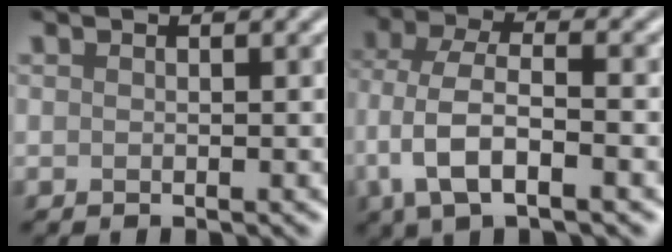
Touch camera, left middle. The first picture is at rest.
{"total": 6.6, "force": [-2.3, 3.0, 5.4], "torque": [-0.116, 0.002, -0.050]}